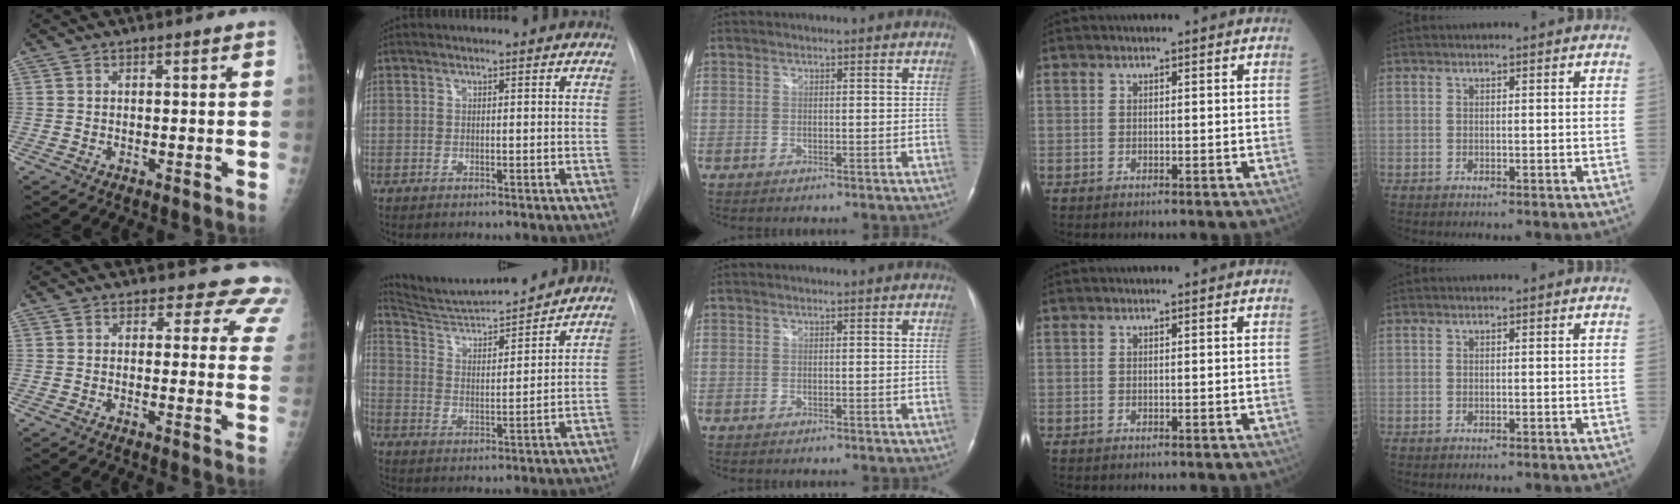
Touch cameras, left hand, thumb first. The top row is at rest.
{"thumb": {"total": 9.8, "force": [8.5, 4.7, 1.6], "torque": [0.037, -0.040, 0.061]}, "index": {"total": 13.7, "force": [13.1, 0.5, 4.0], "torque": [-0.072, 0.000, 0.213]}}